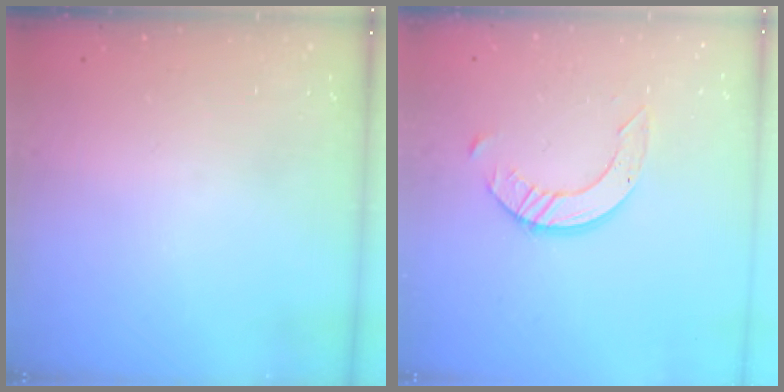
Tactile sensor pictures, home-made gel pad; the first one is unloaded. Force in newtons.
{"total": 8.0, "press": 7.9, "slide": 0.8}